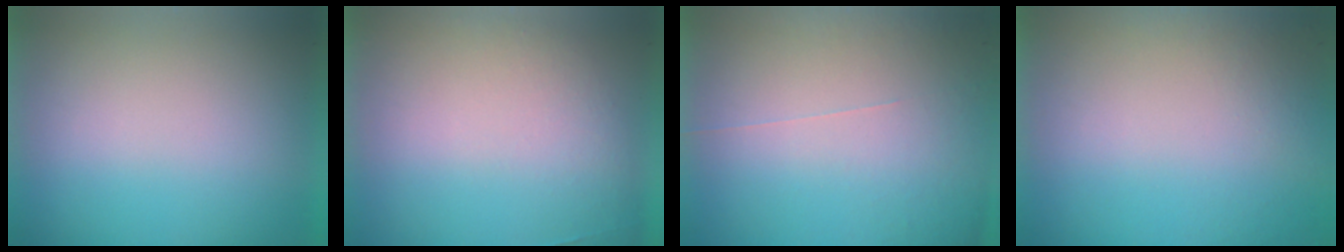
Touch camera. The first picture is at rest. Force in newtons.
{"total": 2.6}
{"total": 5.6}
{"total": 8.2}